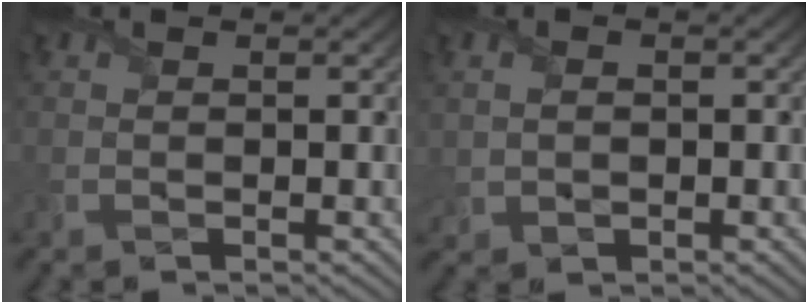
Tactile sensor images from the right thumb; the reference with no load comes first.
{"total": 1.9, "force": [0.2, 1.6, 1.0], "torque": [-0.035, -0.001, 0.011]}